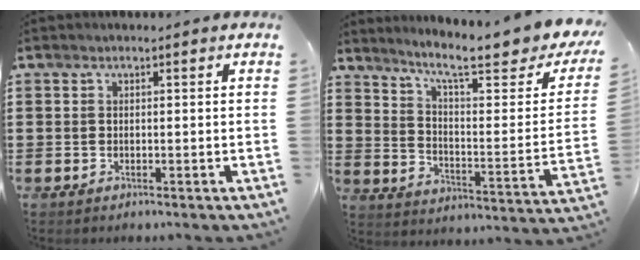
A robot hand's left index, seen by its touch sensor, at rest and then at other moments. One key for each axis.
{"total": 10.3, "fx": 7.8, "fy": 1.2, "fz": 6.5, "tx": -0.125, "ty": -0.059, "tz": 0.120}